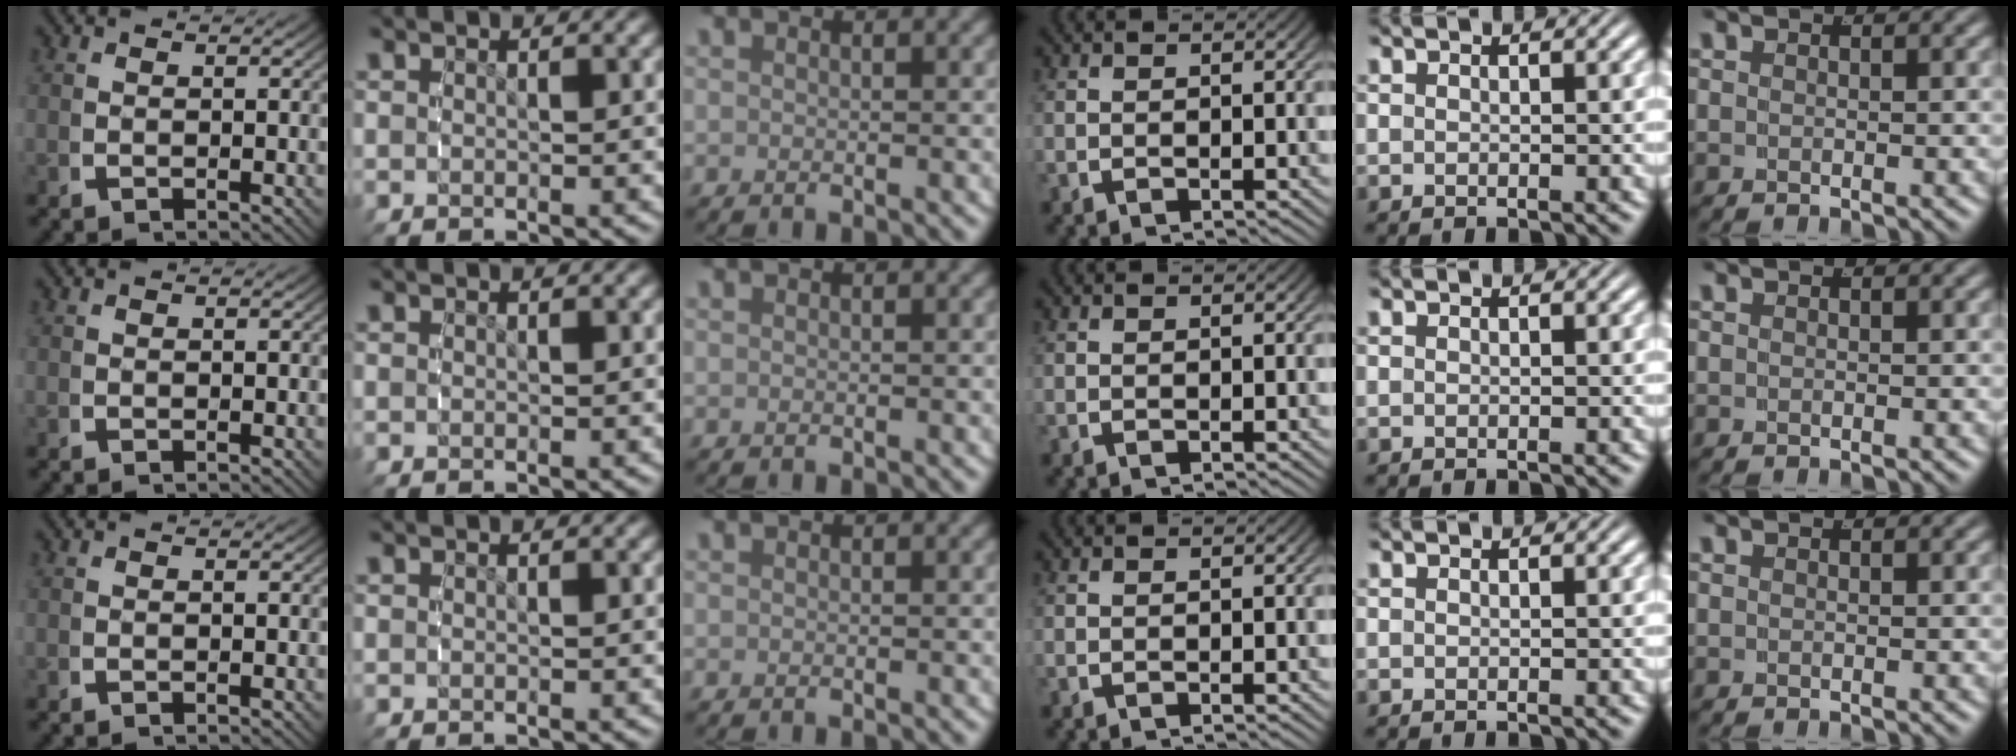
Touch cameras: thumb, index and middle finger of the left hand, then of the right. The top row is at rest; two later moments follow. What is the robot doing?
{"motion": "reach", "object": "hoodie"}